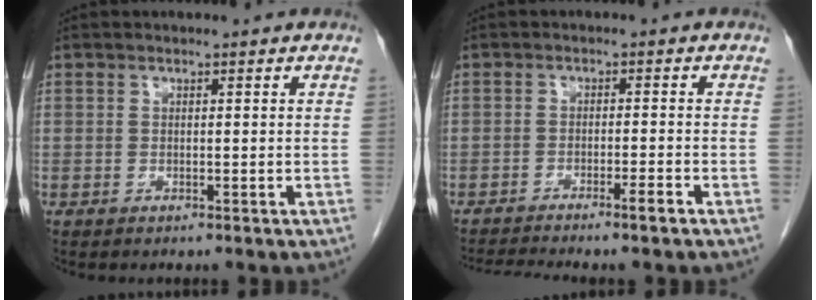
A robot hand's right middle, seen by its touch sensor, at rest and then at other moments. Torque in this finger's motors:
{"motor_torque": [0.50, -0.39, 0.02, 0.02]}